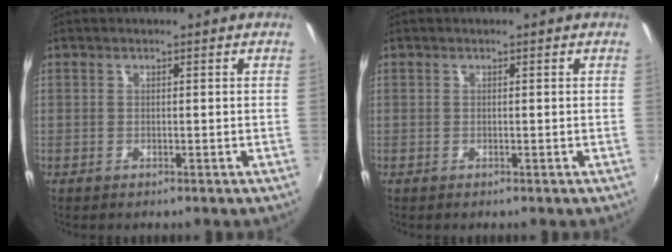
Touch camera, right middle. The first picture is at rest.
{"total": 0.0}